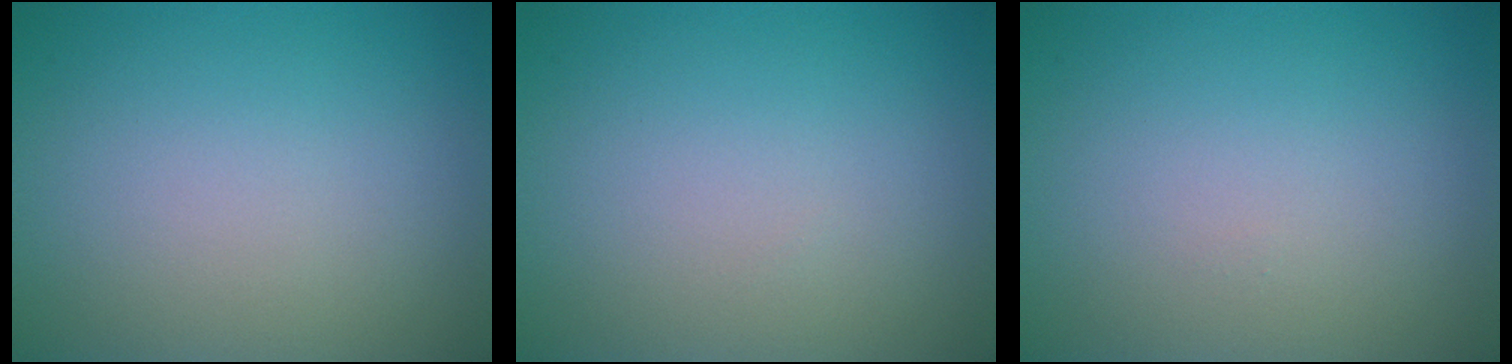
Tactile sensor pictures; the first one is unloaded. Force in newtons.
{"total": 0.0}
{"total": 0.0}